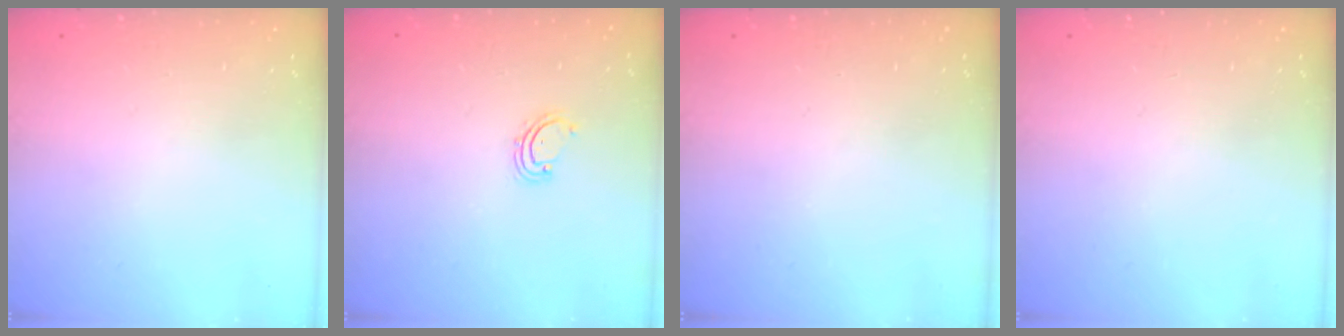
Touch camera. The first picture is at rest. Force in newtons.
{"total": 2.6, "press": 2.6, "slide": 0.3}
{"total": 0.0}
{"total": 0.0}